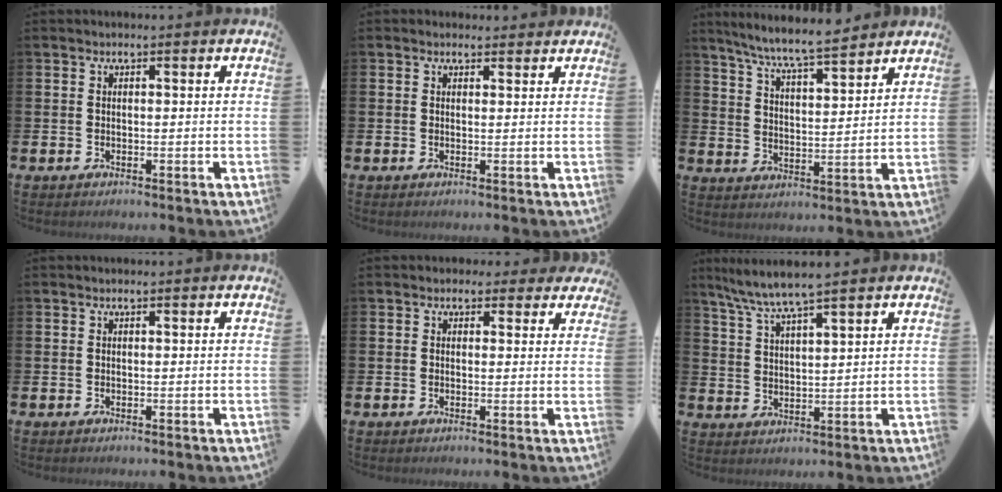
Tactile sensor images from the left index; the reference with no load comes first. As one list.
[{"total": 1.0, "force": [0.9, 0.5, 0.1], "torque": [0.005, 0.004, 0.014]}, {"total": 7.3, "force": [6.9, 0.1, 2.5], "torque": [-0.076, -0.040, 0.122]}, {"total": 0.0}, {"total": 1.9, "force": [1.5, 1.2, 0.1], "torque": [0.004, 0.001, 0.023]}, {"total": 5.9, "force": [5.4, -0.4, 2.3], "torque": [-0.068, -0.022, 0.096]}]